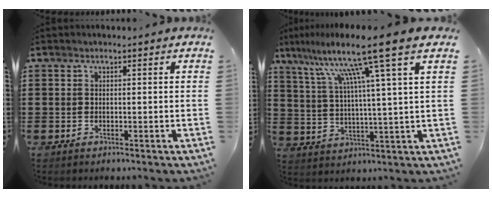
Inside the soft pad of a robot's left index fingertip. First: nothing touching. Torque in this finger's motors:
{"motor_torque": [2.14, 0.00, 0.62, 0.21]}